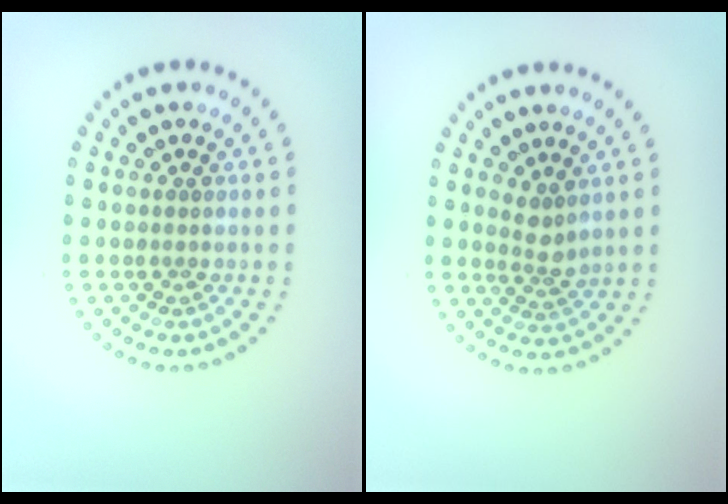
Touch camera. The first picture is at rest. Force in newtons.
{"total": 1.9, "press": 1.4, "slide": 1.2}